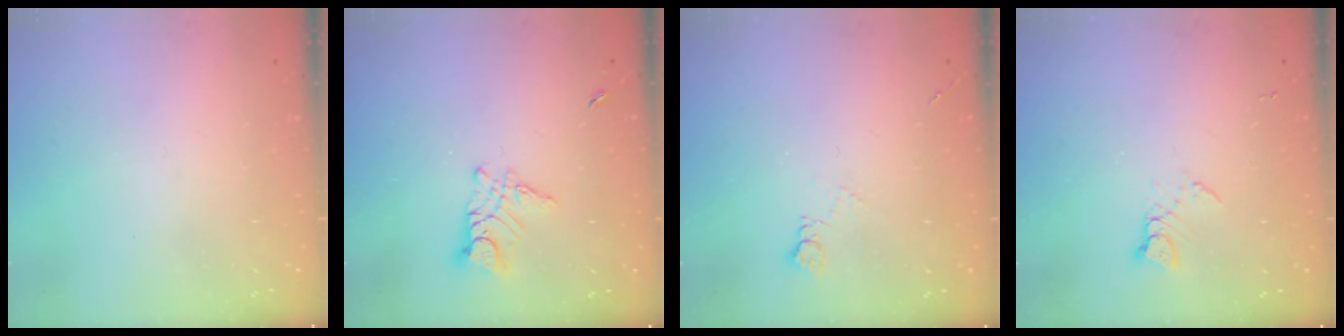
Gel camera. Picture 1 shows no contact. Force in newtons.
{"total": 7.3, "press": 7.2, "slide": 0.6}
{"total": 4.6, "press": 4.5, "slide": 0.7}
{"total": 4.4, "press": 4.3, "slide": 0.7}